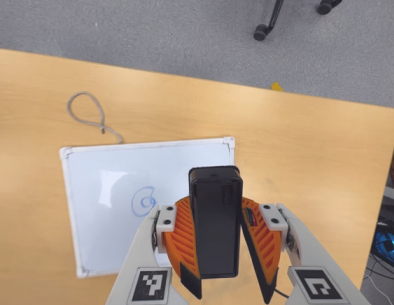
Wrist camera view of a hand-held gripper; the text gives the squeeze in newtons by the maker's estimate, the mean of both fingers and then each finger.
{"total": 7.8, "left": 8.5, "right": 7.2}